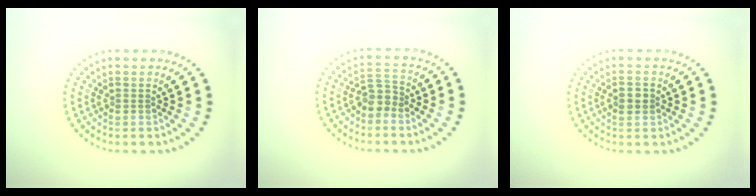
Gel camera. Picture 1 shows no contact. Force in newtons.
{"total": 2.1, "press": 1.8, "slide": 1.1}
{"total": 2.0, "press": 1.9, "slide": 0.1}